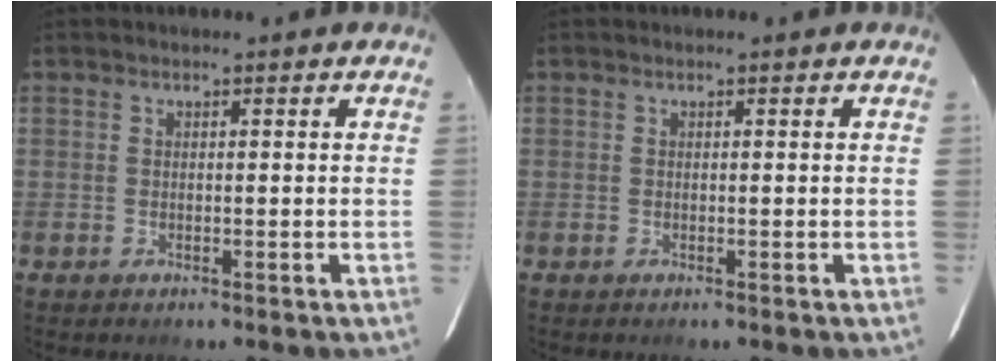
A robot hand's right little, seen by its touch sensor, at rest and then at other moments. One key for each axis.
{"total": 0.0}